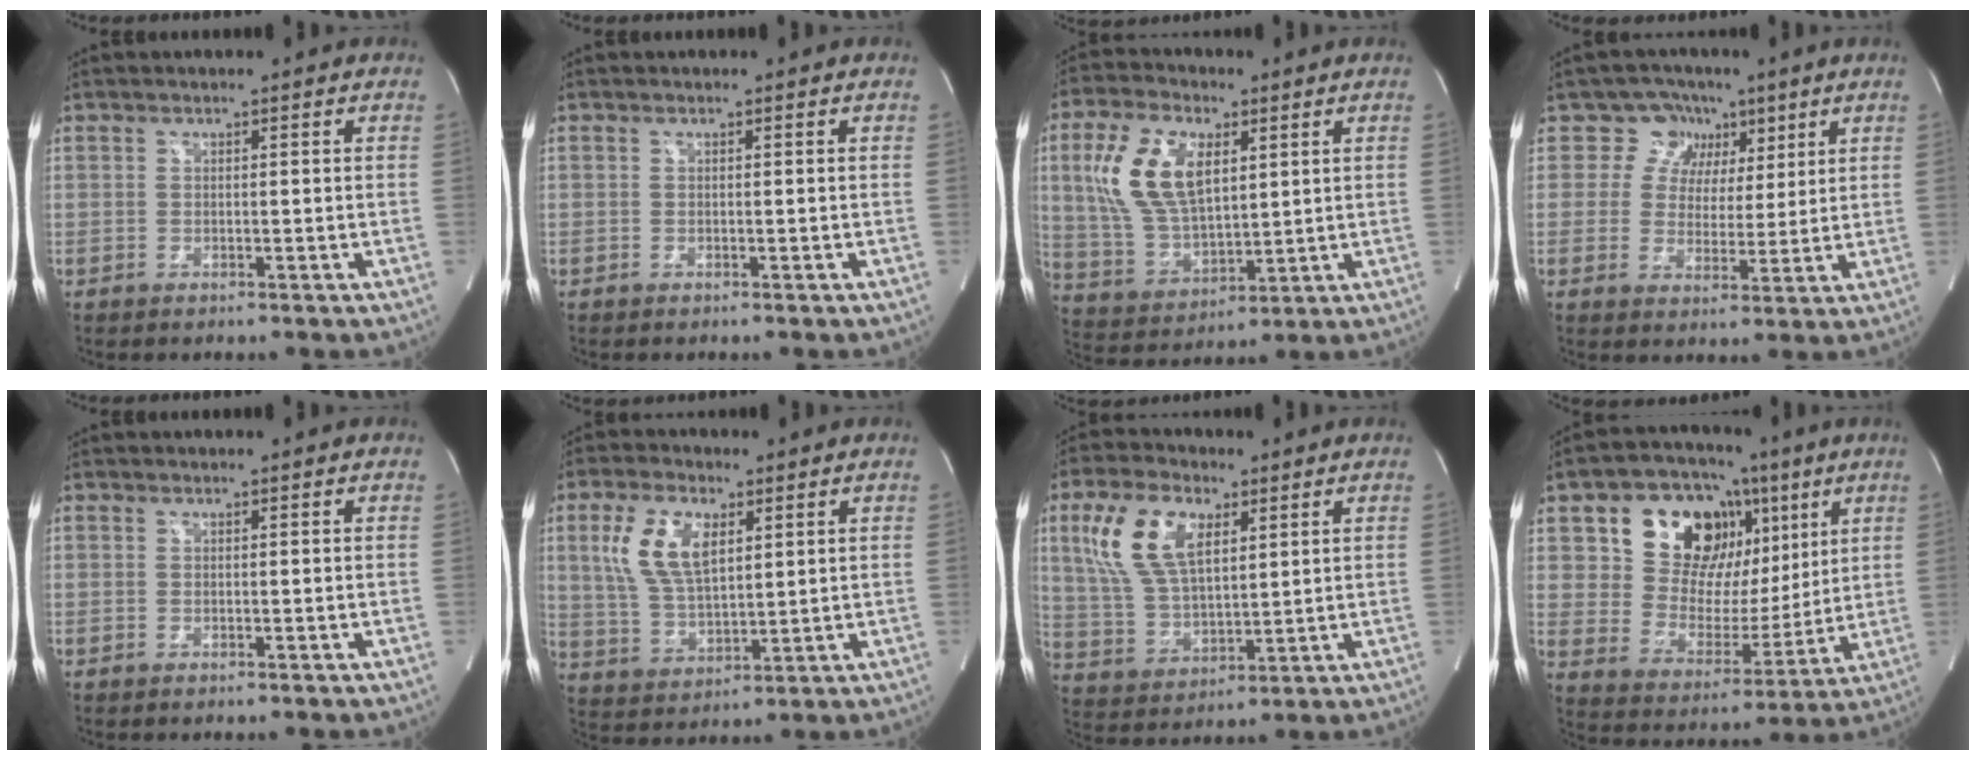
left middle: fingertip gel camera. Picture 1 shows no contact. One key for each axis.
{"total": 0.0}
{"total": 14.0, "fx": 4.3, "fy": 7.0, "fz": 11.4, "tx": -0.246, "ty": 0.017, "tz": 0.088}
{"total": 7.1, "fx": 3.4, "fy": 6.2, "fz": 0.7, "tx": 0.007, "ty": 0.019, "tz": 0.051}
{"total": 1.9, "fx": -0.8, "fy": -1.4, "fz": -0.9, "tx": 0.018, "ty": -0.013, "tz": -0.013}
{"total": 10.2, "fx": 3.6, "fy": 4.7, "fz": 8.3, "tx": -0.181, "ty": 0.012, "tz": 0.075}
{"total": 12.7, "fx": 5.1, "fy": 6.0, "fz": 10.0, "tx": -0.219, "ty": 0.021, "tz": 0.103}
{"total": 17.0, "fx": 8.0, "fy": 11.2, "fz": 10.0, "tx": -0.147, "ty": 0.034, "tz": 0.143}